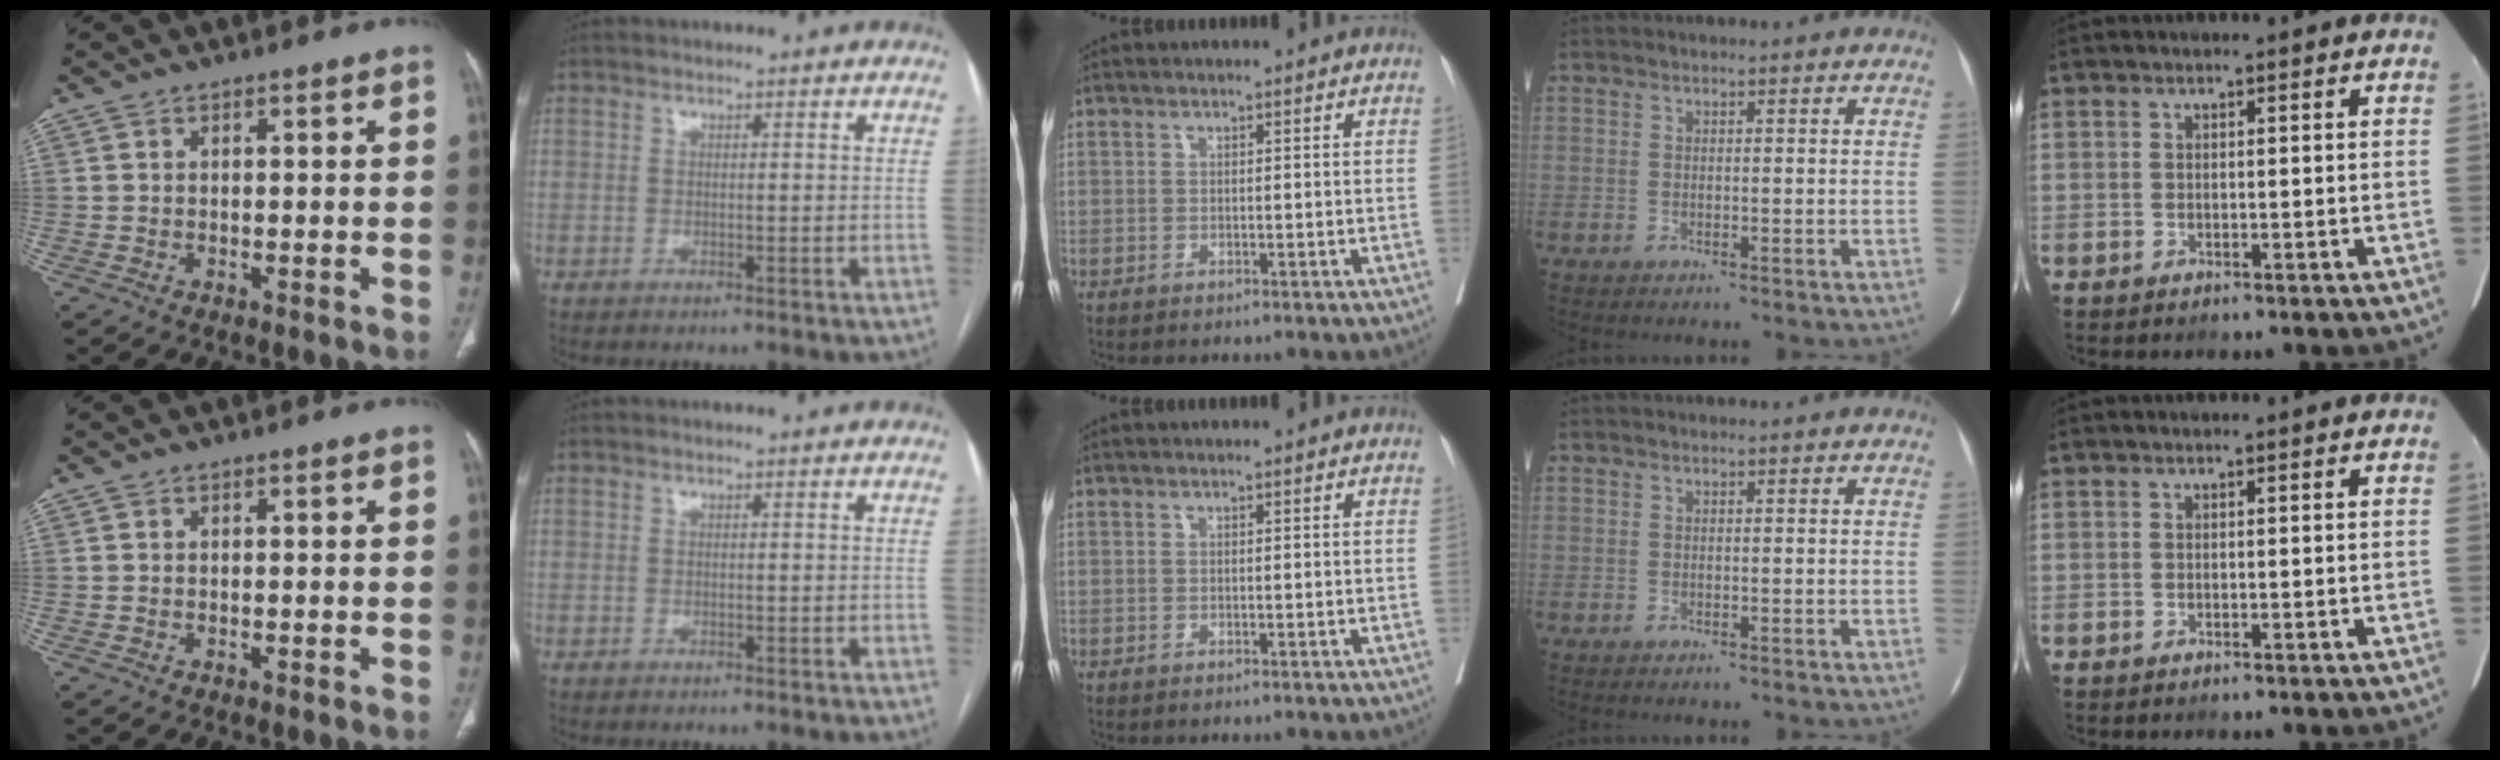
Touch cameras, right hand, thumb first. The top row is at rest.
{}